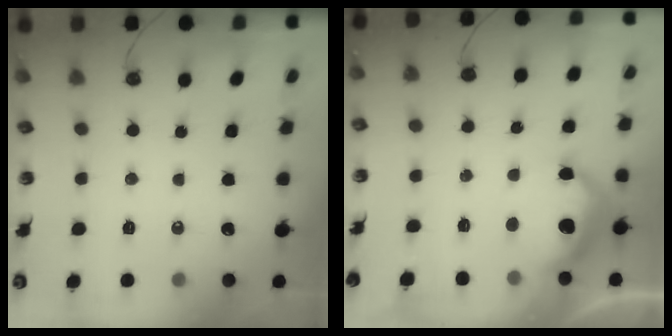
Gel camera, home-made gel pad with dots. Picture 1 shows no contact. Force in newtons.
{"total": 12.1, "press": 12.0, "slide": 0.7}